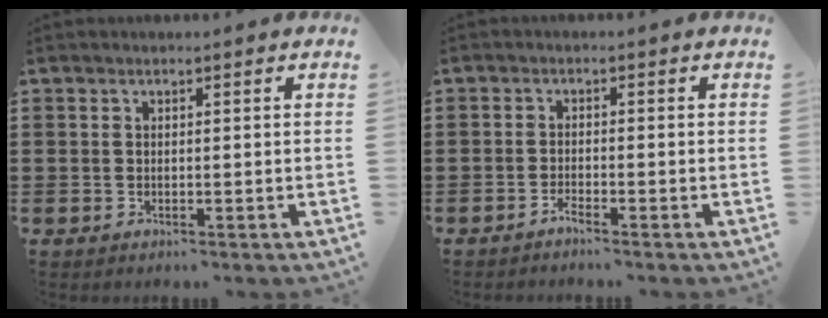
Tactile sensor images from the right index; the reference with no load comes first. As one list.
[{"total": 1.4, "force": [-1.4, -0.1, 0.4], "torque": [-0.010, 0.000, -0.026]}]